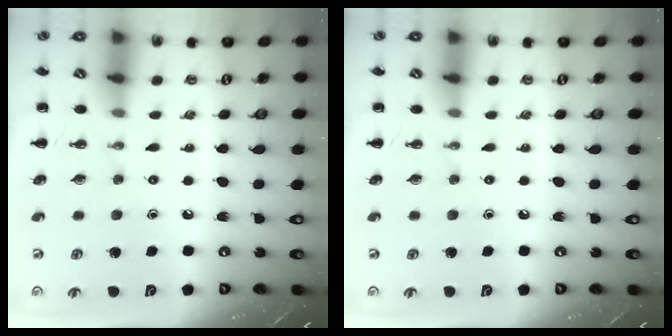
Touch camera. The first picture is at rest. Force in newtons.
{"total": 0.0}